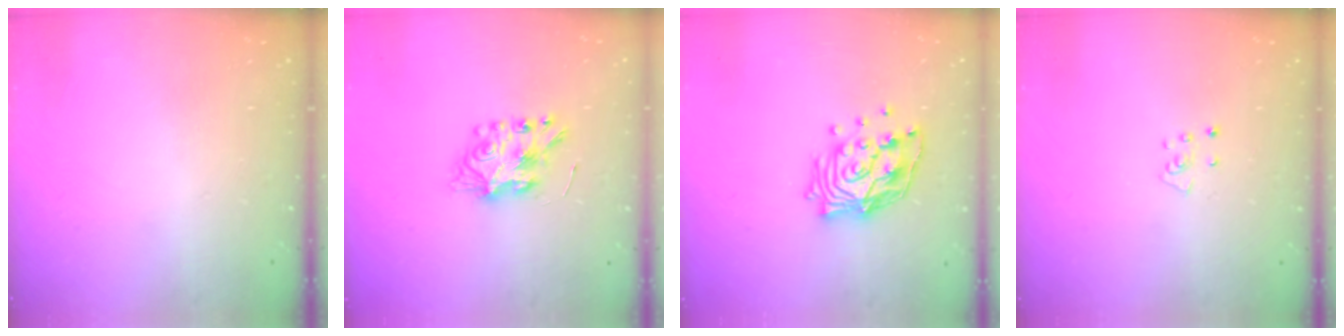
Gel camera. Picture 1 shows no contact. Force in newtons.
{"total": 7.7, "press": 7.7, "slide": 0.6}
{"total": 13.5, "press": 13.4, "slide": 1.0}
{"total": 3.9, "press": 3.9, "slide": 0.3}